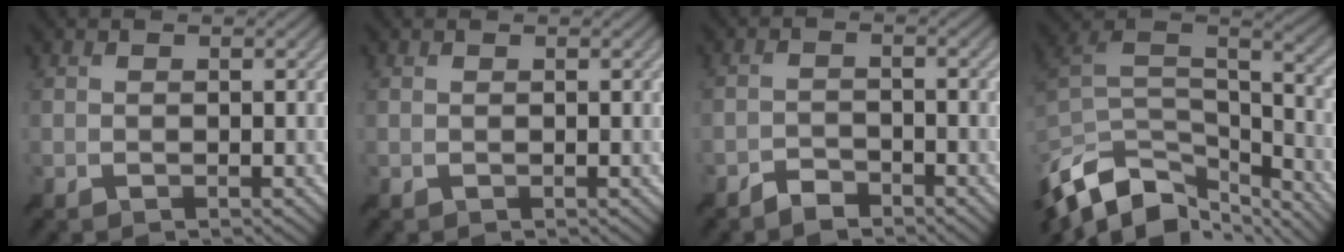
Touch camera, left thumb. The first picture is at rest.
{"total": 0.0}
{"total": 2.6, "force": [-2.3, 1.0, 0.6], "torque": [-0.007, 0.002, -0.047]}
{"total": 14.1, "force": [-9.7, 6.8, 7.5], "torque": [-0.209, -0.013, -0.159]}